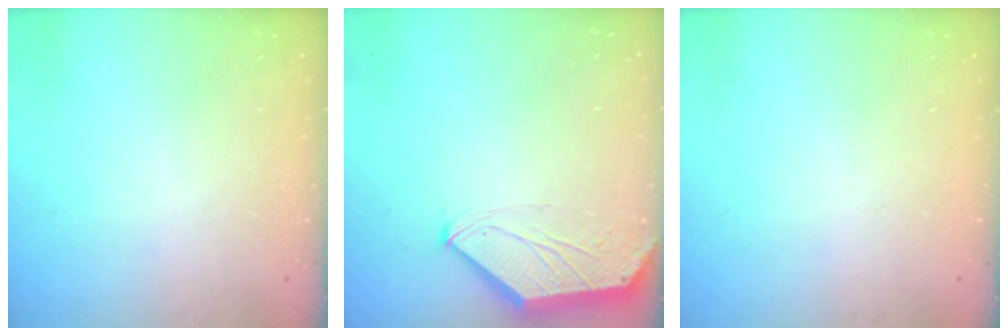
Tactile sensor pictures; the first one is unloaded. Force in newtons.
{"total": 0.5, "press": 0.5, "slide": 0.3}
{"total": 0.0}